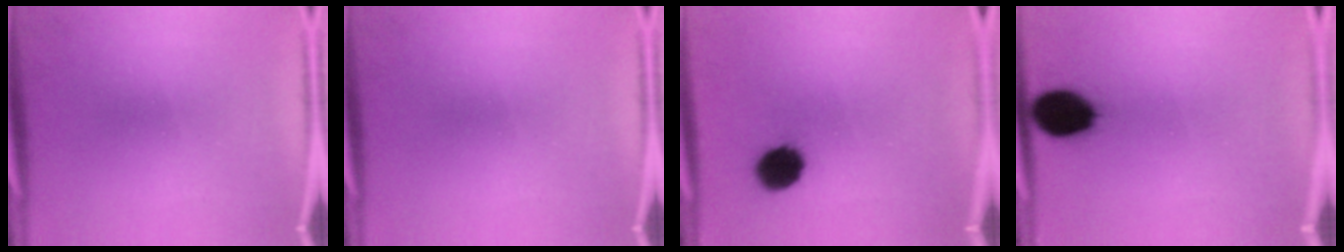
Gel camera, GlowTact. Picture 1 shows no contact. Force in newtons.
{"total": 0.0}
{"total": 8.6}
{"total": 10.7}